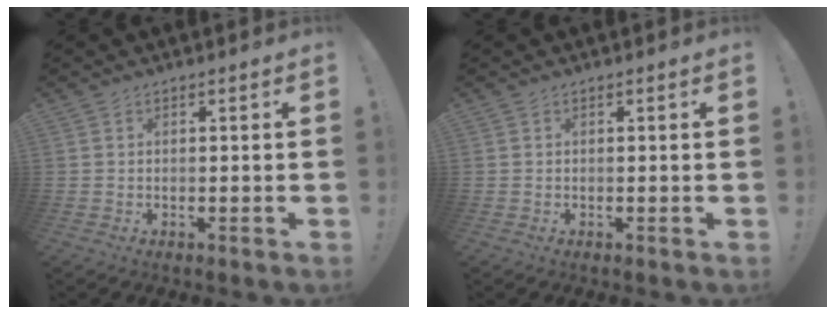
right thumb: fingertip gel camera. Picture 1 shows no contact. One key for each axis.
{"total": 0.0}